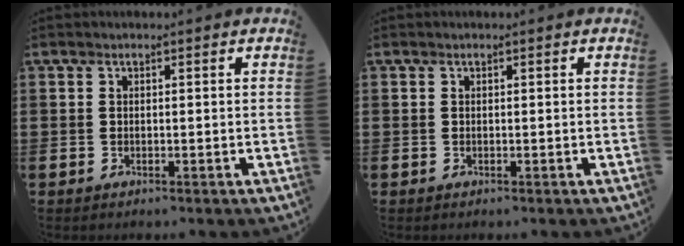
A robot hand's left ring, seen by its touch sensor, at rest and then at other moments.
{"total": 0.0}